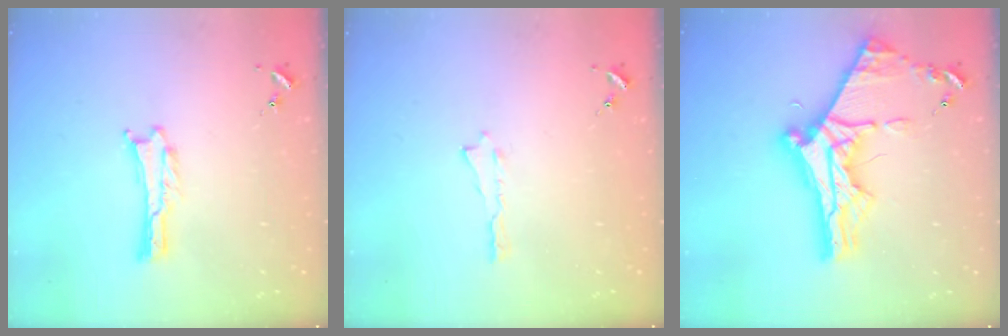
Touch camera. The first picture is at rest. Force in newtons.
{"total": 0.0}
{"total": 10.7, "press": 10.6, "slide": 1.4}